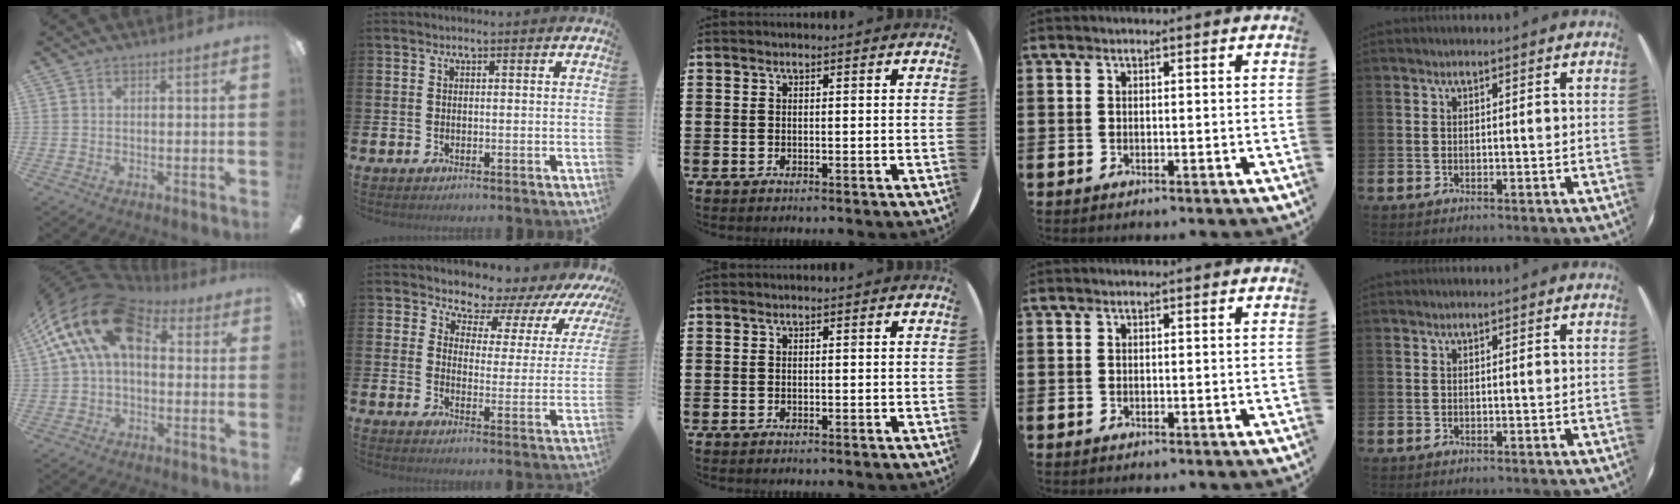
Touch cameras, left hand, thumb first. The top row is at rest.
{"thumb": {"total": 18.8, "force": [6.7, 10.7, 13.9], "torque": [-0.280, -0.014, 0.114]}, "index": {"total": 5.9, "force": [5.4, 2.5, 0.5], "torque": [-0.028, -0.062, 0.084]}}